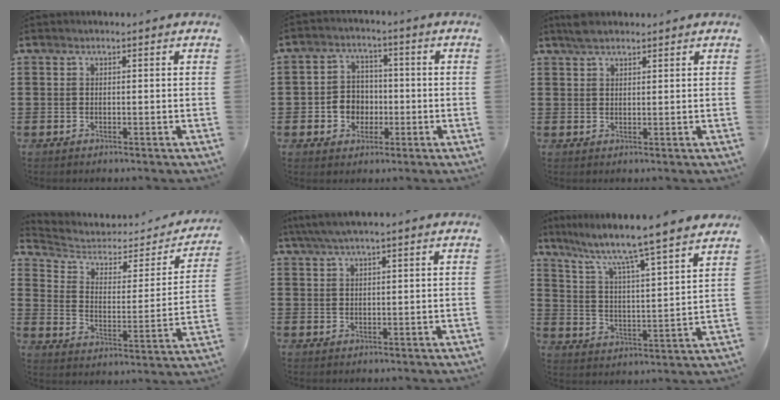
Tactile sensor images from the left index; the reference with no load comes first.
{"total": 4.7, "force": [-1.2, 4.3, 1.6], "torque": [-0.035, 0.009, -0.026]}
{"total": 2.8, "force": [2.4, 0.9, 1.3], "torque": [-0.029, 0.005, 0.044]}
{"total": 4.2, "force": [3.2, 2.3, 1.5], "torque": [-0.053, -0.020, 0.049]}
{"total": 2.8, "force": [2.0, 0.2, 2.0], "torque": [-0.040, 0.003, 0.036]}
{"total": 6.7, "force": [5.7, -1.0, 3.4], "torque": [-0.091, -0.053, 0.086]}